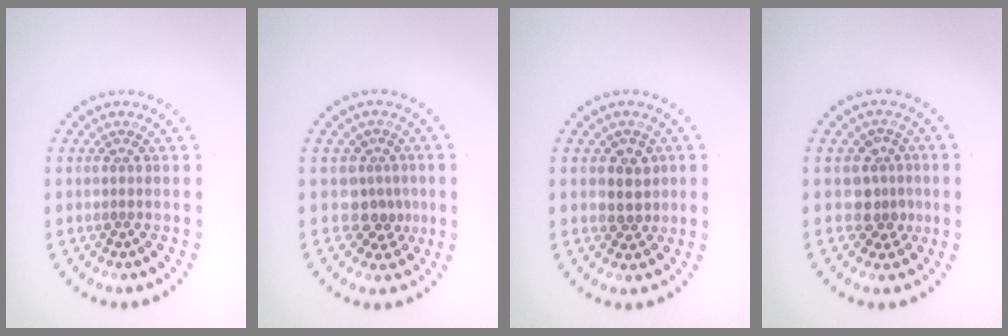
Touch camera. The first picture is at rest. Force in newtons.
{"total": 2.7, "press": 2.0, "slide": 1.8}
{"total": 2.4, "press": 2.2, "slide": 1.0}
{"total": 2.9, "press": 2.4, "slide": 1.6}